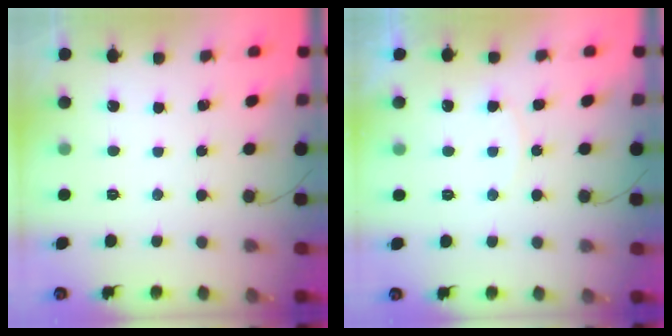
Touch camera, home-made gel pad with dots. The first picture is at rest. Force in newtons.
{"total": 5.7, "press": 5.6, "slide": 0.6}